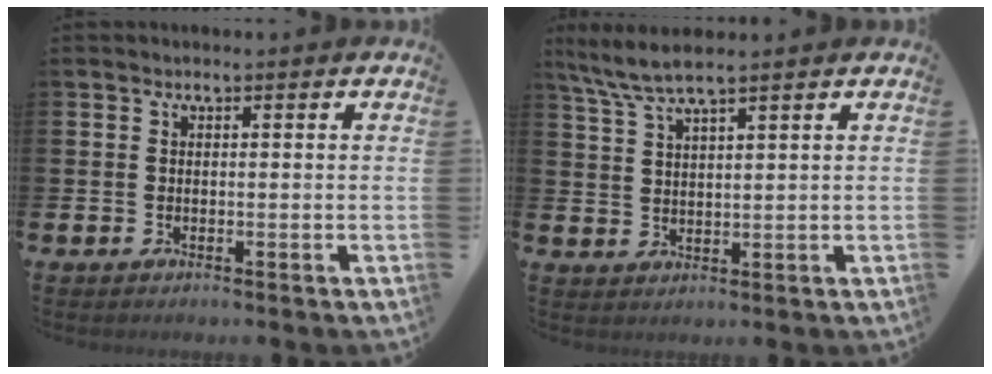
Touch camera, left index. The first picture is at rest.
{"total": 5.5, "force": [4.7, 0.2, 2.8], "torque": [-0.071, -0.010, 0.085]}